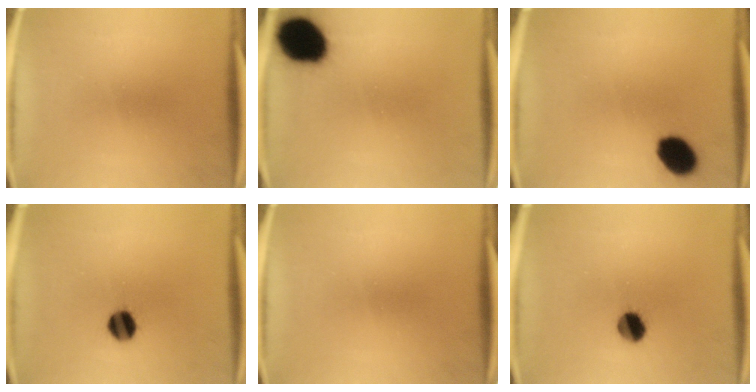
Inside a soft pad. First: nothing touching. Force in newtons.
{"total": 16.5}
{"total": 8.7}
{"total": 6.5}
{"total": 0.0}
{"total": 6.0}